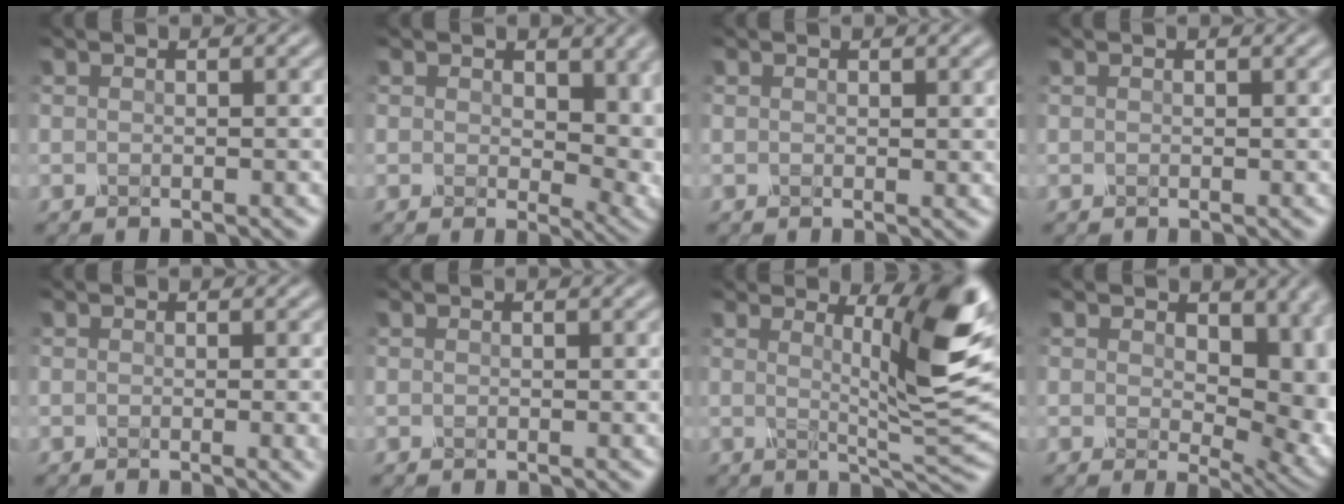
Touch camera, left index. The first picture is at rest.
{"total": 8.5, "force": [1.4, 5.6, 6.3], "torque": [-0.079, -0.021, 0.033]}
{"total": 0.0}
{"total": 0.0}
{"total": 2.3, "force": [-0.3, 0.9, 2.1], "torque": [-0.015, -0.003, -0.002]}
{"total": 0.0}
{"total": 8.6, "force": [2.3, 1.5, 8.2], "torque": [-0.104, -0.001, 0.036]}
{"total": 7.8, "force": [0.7, 5.0, 6.0], "torque": [-0.069, -0.014, 0.012]}